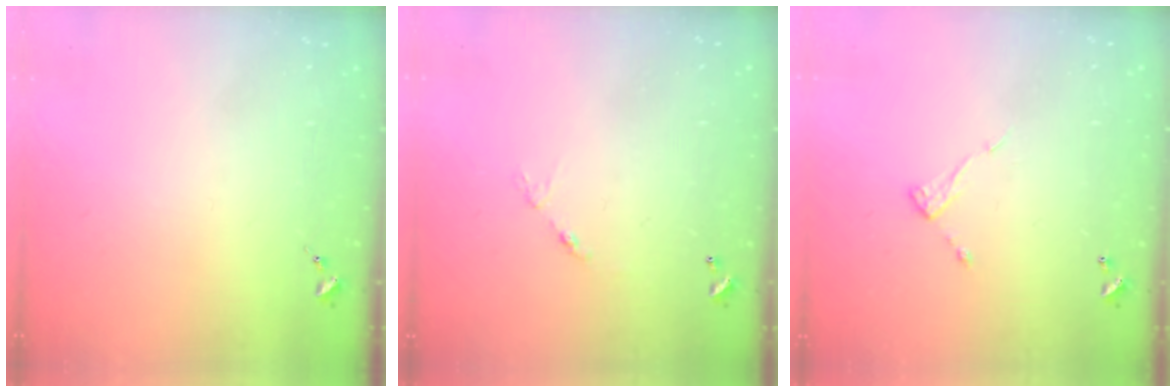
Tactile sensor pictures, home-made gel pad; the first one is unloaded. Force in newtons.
{"total": 5.5, "press": 5.5, "slide": 0.4}
{"total": 6.4, "press": 6.4, "slide": 0.2}